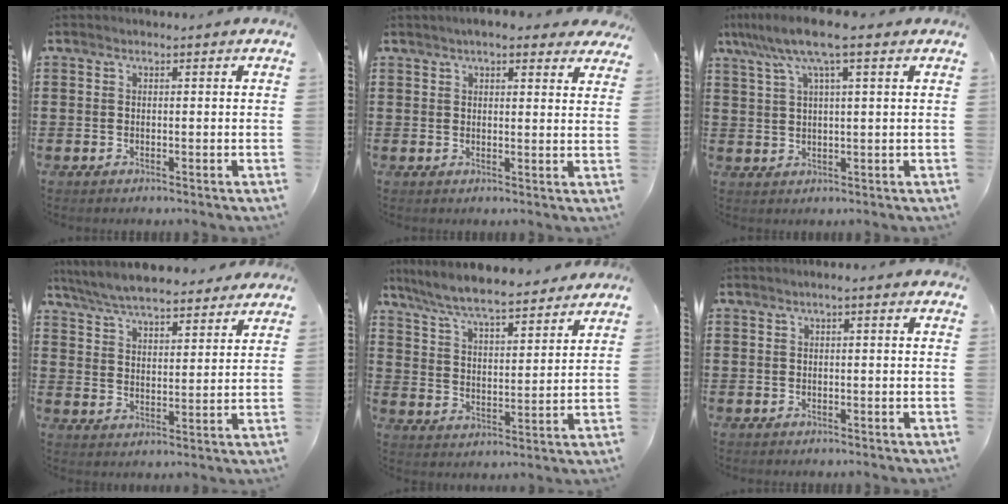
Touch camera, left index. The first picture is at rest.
{"total": 4.2, "force": [3.6, 0.8, 2.1], "torque": [-0.051, 0.000, 0.065]}
{"total": 7.9, "force": [4.4, 1.0, 6.5], "torque": [-0.135, 0.000, 0.075]}
{"total": 6.8, "force": [6.5, 0.8, 1.8], "torque": [-0.062, -0.025, 0.119]}
{"total": 7.2, "force": [6.7, 0.5, 2.7], "torque": [-0.079, -0.037, 0.115]}
{"total": 0.8, "force": [0.1, 0.0, 0.8], "torque": [-0.012, -0.002, 0.001]}